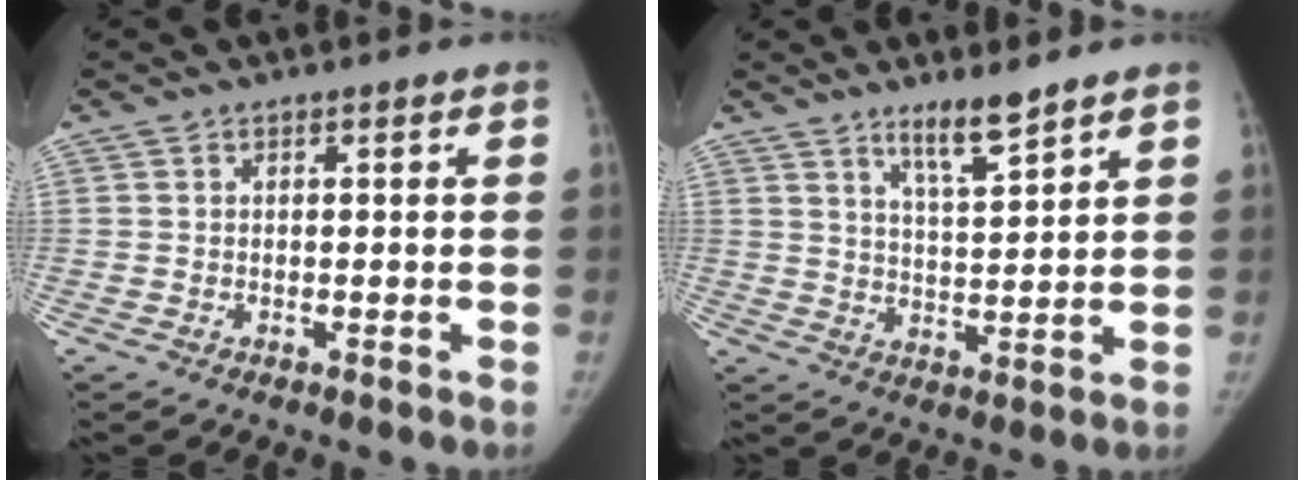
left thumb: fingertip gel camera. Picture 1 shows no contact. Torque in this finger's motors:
{"motor_torque": [-0.16, 0.06, 0.50, -0.39, 0.04]}